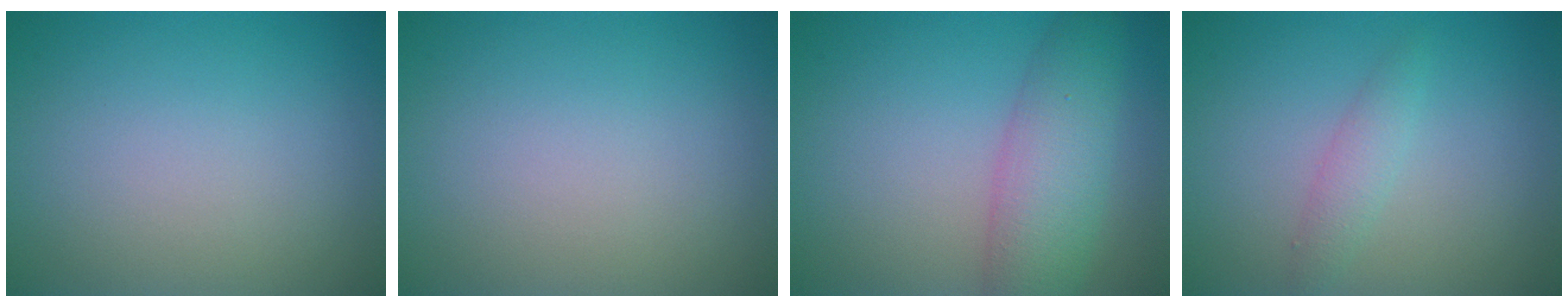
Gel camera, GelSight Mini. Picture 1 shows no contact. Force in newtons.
{"total": 0.0}
{"total": 5.6, "press": 5.6, "slide": 0.2}
{"total": 1.6, "press": 1.6, "slide": 0.0}